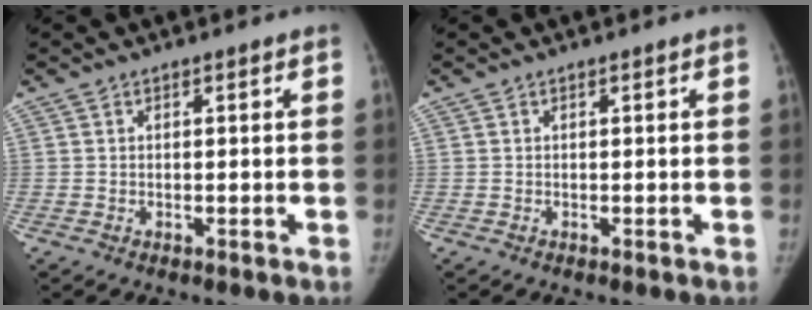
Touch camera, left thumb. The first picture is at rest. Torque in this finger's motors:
{"motor_torque": [0.00, 0.00, 0.20, -0.09, 0.00]}